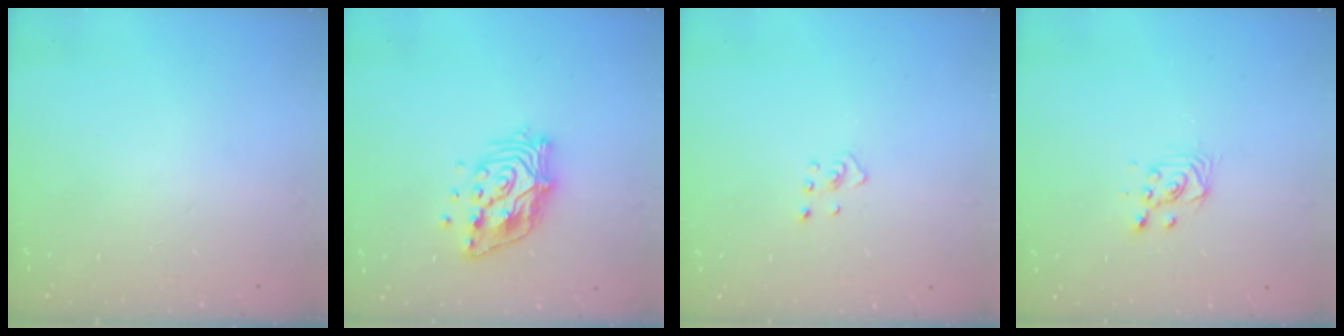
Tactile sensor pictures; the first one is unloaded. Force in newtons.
{"total": 13.7, "press": 13.7, "slide": 1.2}
{"total": 2.4, "press": 2.3, "slide": 0.4}
{"total": 3.3, "press": 3.3, "slide": 0.4}